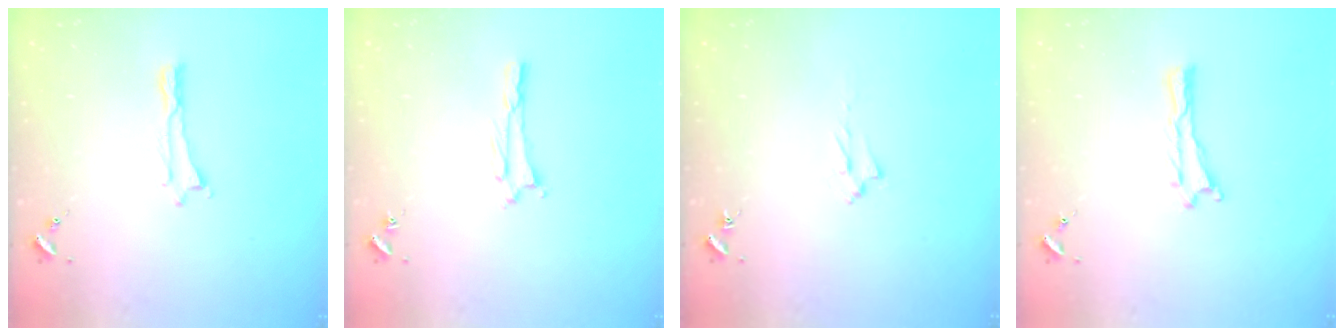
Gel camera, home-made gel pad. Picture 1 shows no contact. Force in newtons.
{"total": 1.5, "press": 1.5, "slide": 0.3}
{"total": 1.7, "press": 1.6, "slide": 0.3}
{"total": 0.0}